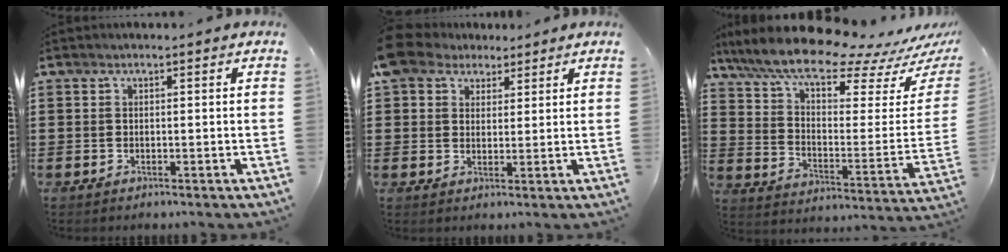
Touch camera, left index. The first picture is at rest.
{"total": 5.3, "force": [3.7, 3.6, 1.3], "torque": [-0.043, 0.009, 0.067]}
{"total": 12.8, "force": [10.5, 2.2, 7.0], "torque": [-0.160, -0.069, 0.183]}